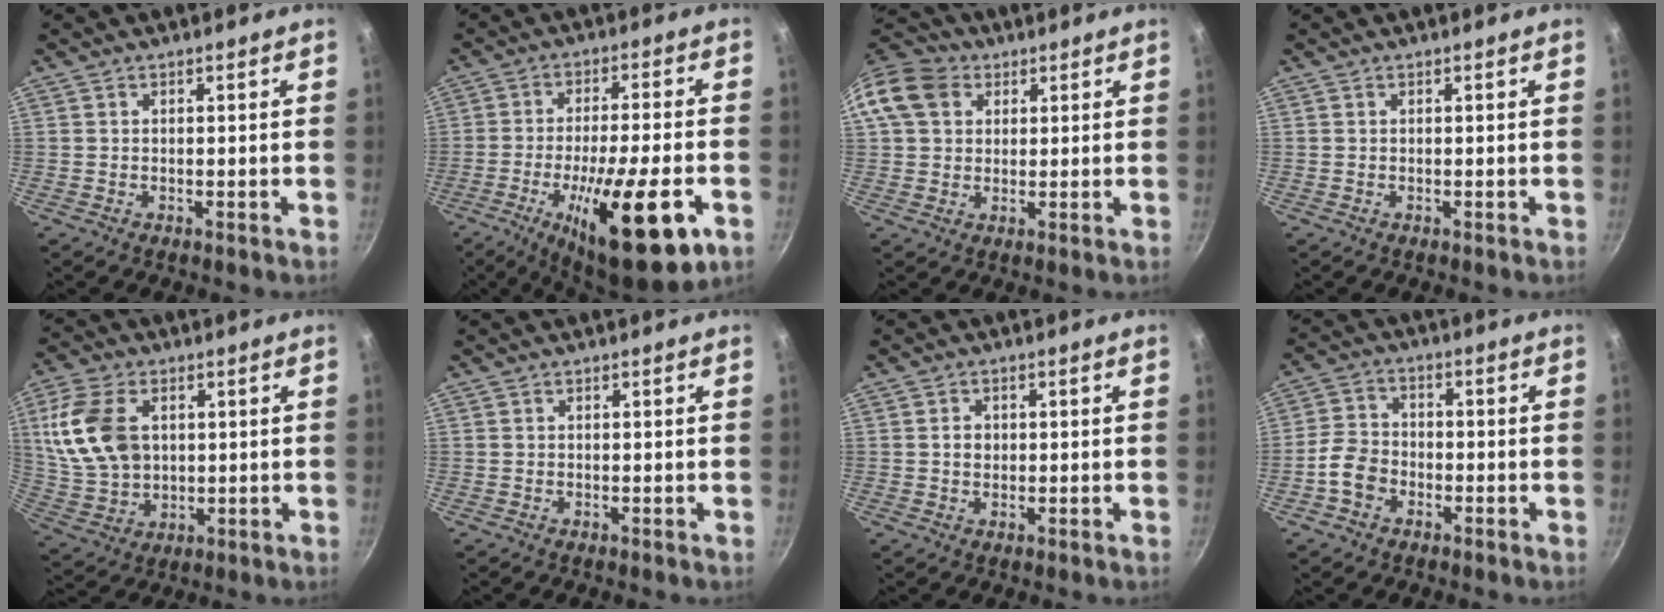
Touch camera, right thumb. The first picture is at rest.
{"total": 20.9, "force": [-8.3, 5.1, 18.5], "torque": [-0.276, 0.014, -0.129]}
{"total": 11.4, "force": [3.6, 9.1, 5.8], "torque": [-0.094, 0.017, 0.052]}
{"total": 0.0}
{"total": 14.7, "force": [3.1, 10.0, 10.2], "torque": [-0.191, -0.003, 0.072]}
{"total": 0.0}
{"total": 2.3, "force": [0.2, 1.9, 1.3], "torque": [-0.013, 0.003, 0.002]}
{"total": 6.1, "force": [-2.7, 4.6, 3.0], "torque": [-0.042, 0.026, -0.059]}